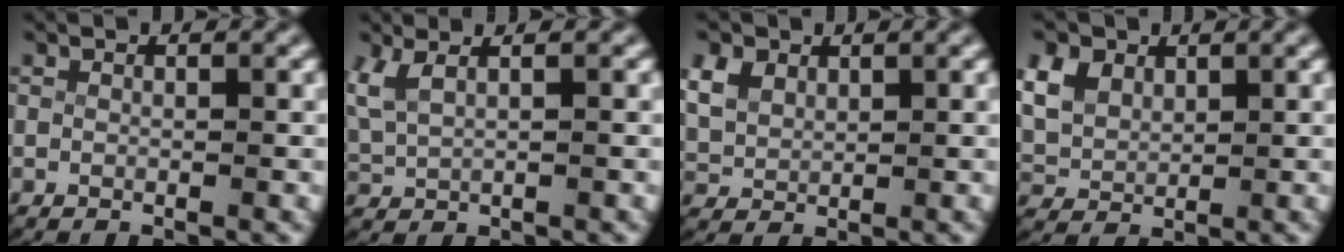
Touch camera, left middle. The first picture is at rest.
{"total": 3.3, "force": [1.3, 2.0, 2.3], "torque": [-0.066, 0.002, 0.030]}
{"total": 3.3, "force": [1.2, 2.6, 1.5], "torque": [-0.056, -0.009, 0.037]}
{"total": 4.5, "force": [1.5, 3.7, 2.1], "torque": [-0.076, -0.010, 0.039]}